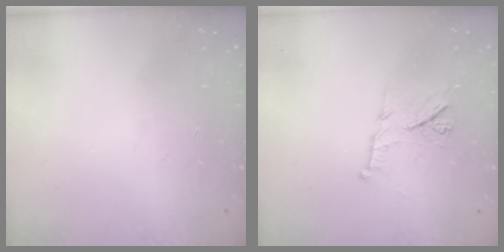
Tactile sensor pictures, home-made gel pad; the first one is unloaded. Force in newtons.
{"total": 9.5, "press": 9.5, "slide": 0.2}